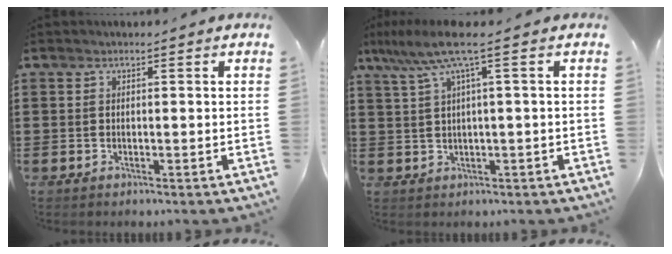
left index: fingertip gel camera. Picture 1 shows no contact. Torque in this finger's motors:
{"motor_torque": [0.21, 0.92, 0.00, 0.00]}